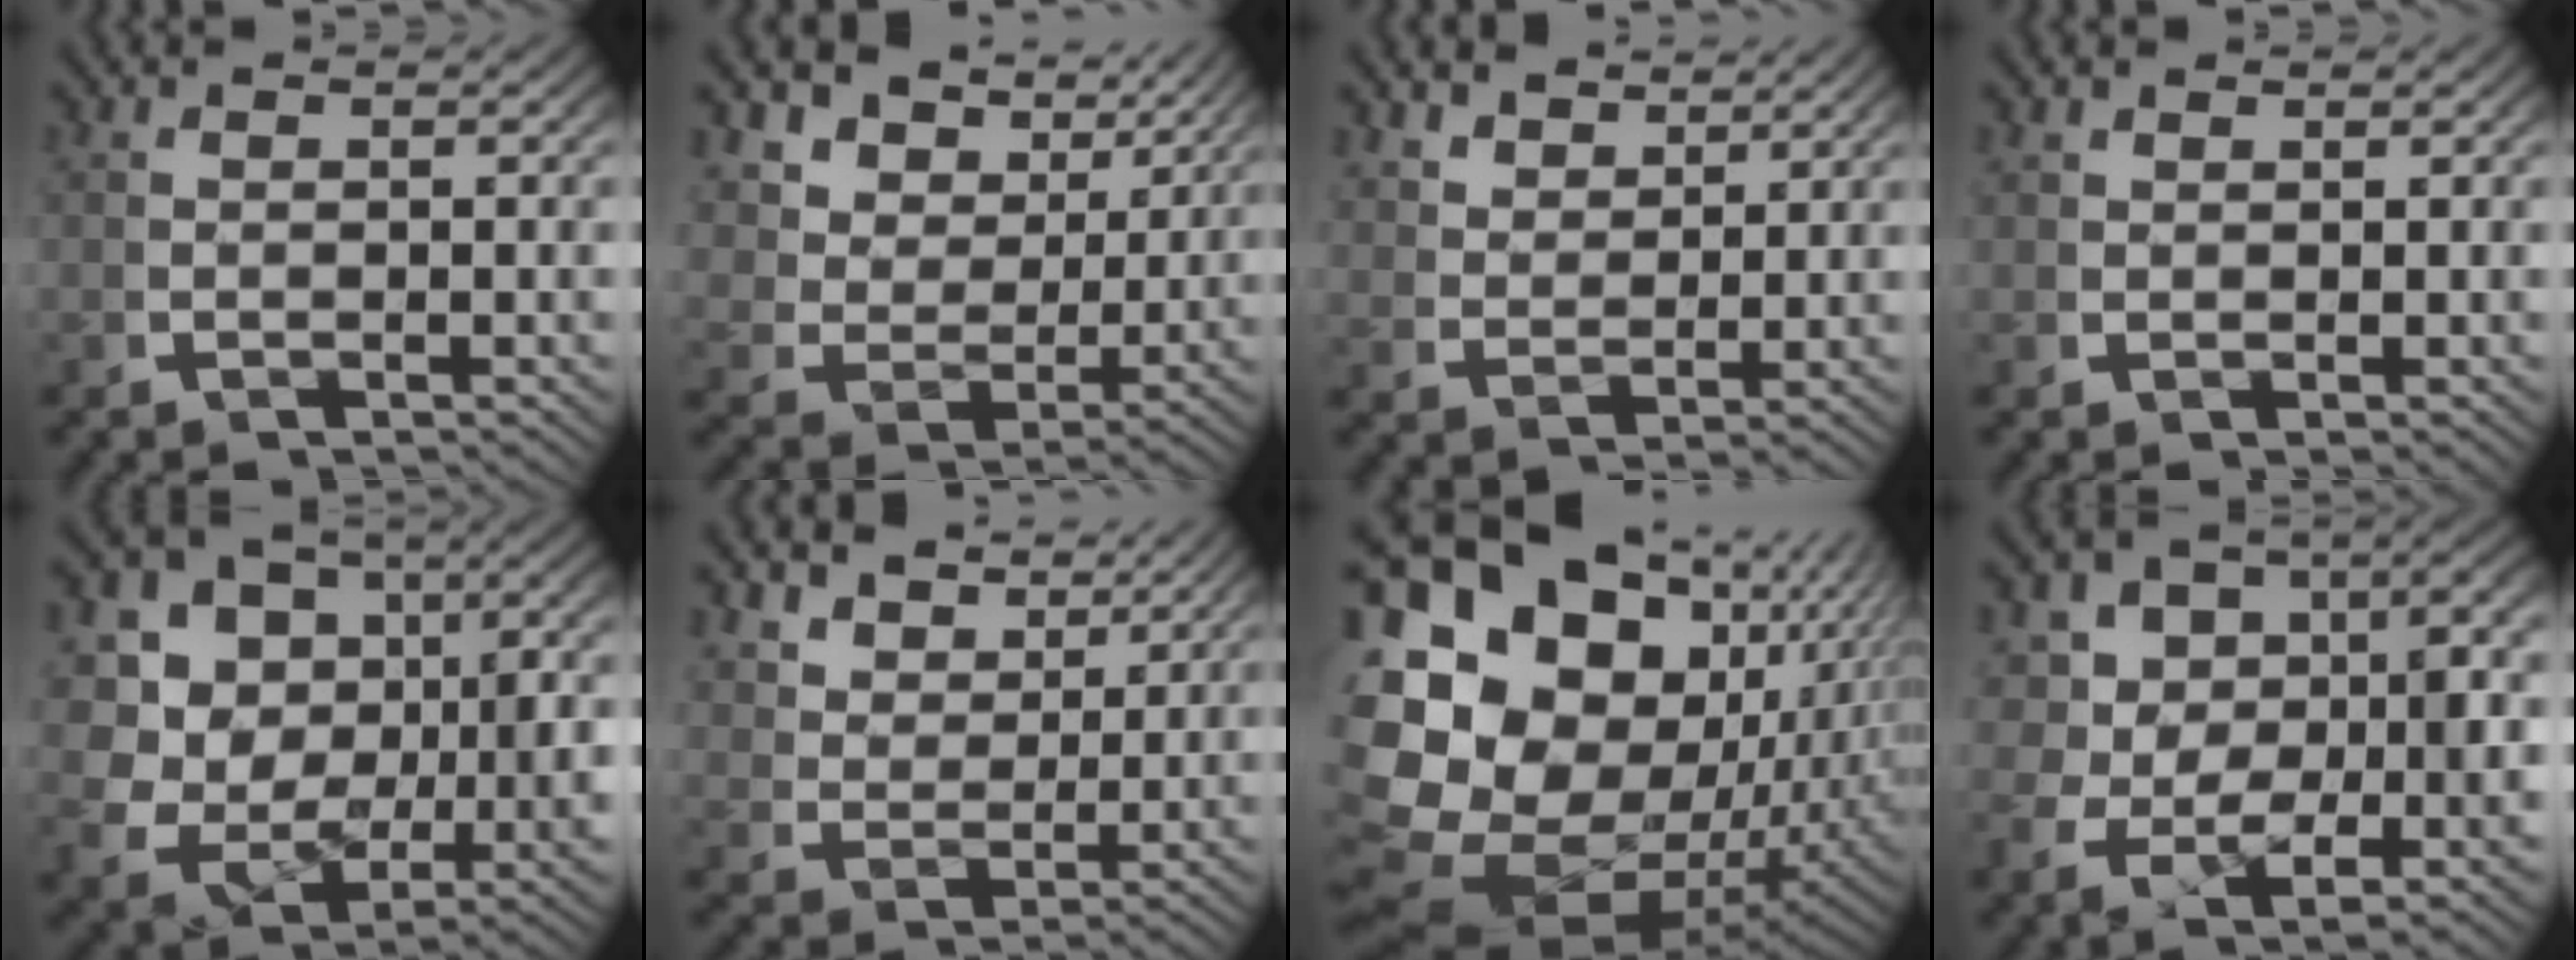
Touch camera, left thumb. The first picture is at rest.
{"total": 8.6, "force": [4.1, 5.6, 5.0], "torque": [-0.111, -0.003, 0.066]}
{"total": 4.0, "force": [3.6, 1.2, 1.0], "torque": [-0.014, -0.002, 0.072]}
{"total": 1.0, "force": [1.0, -0.1, -0.2], "torque": [0.003, -0.003, 0.025]}
{"total": 13.8, "force": [0.0, 11.0, 8.3], "torque": [-0.206, -0.057, 0.009]}
{"total": 5.6, "force": [4.0, 3.0, 2.6], "torque": [-0.054, -0.007, 0.073]}
{"total": 24.7, "force": [0.6, 18.5, 16.4], "torque": [-0.343, -0.057, 0.022]}
{"total": 10.4, "force": [0.5, 7.2, 7.4], "torque": [-0.137, -0.030, 0.021]}